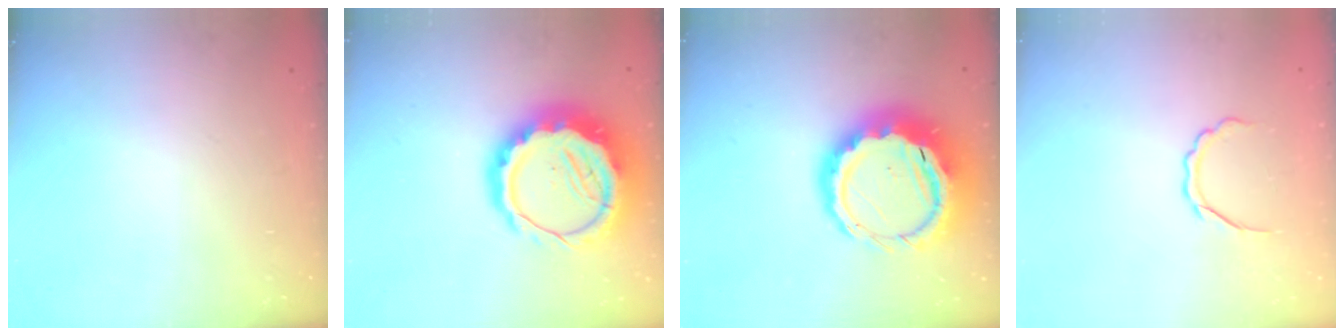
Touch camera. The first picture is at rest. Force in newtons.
{"total": 16.2, "press": 15.8, "slide": 3.5}
{"total": 16.5, "press": 16.2, "slide": 3.0}
{"total": 4.2, "press": 4.1, "slide": 0.7}